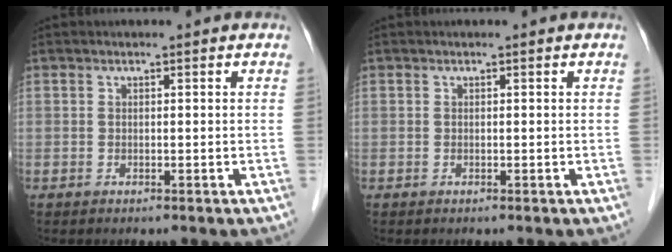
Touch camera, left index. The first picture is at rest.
{"total": 0.0}